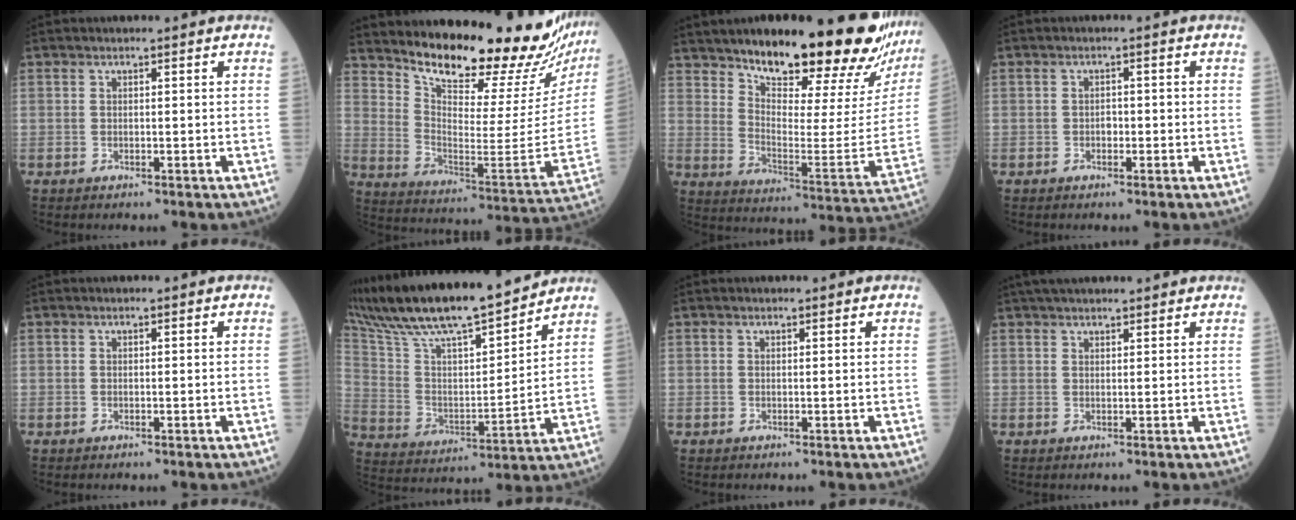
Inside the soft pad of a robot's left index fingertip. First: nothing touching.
{"total": 25.4, "force": [23.4, 3.0, 9.5], "torque": [-0.155, -0.117, 0.317]}
{"total": 23.8, "force": [20.0, 2.6, 12.8], "torque": [-0.197, -0.072, 0.274]}
{"total": 1.2, "force": [-0.4, 0.8, 0.8], "torque": [-0.011, 0.004, -0.007]}
{"total": 0.0}
{"total": 21.7, "force": [19.0, 2.2, 10.4], "torque": [-0.200, 0.011, 0.329]}
{"total": 0.7, "force": [0.7, 0.1, 0.1], "torque": [-0.010, 0.003, 0.009]}
{"total": 9.5, "force": [8.3, 1.5, 4.2], "torque": [-0.062, 0.037, 0.117]}